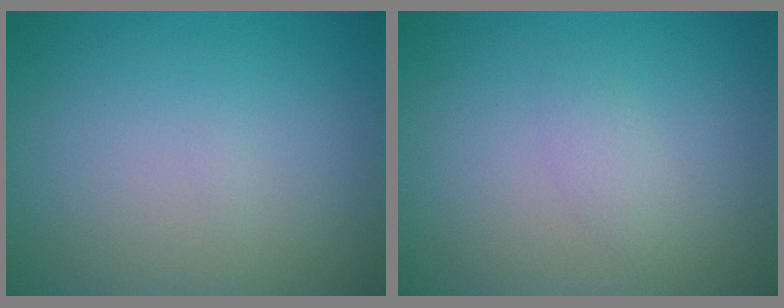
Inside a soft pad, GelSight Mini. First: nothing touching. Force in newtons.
{"total": 1.2, "press": 1.2, "slide": 0.1}